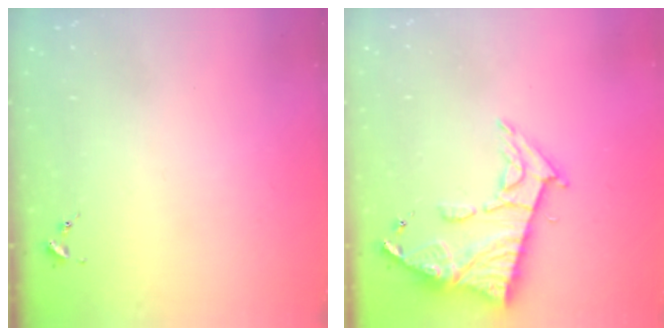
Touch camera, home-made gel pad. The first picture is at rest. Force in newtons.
{"total": 13.0, "press": 12.9, "slide": 1.4}